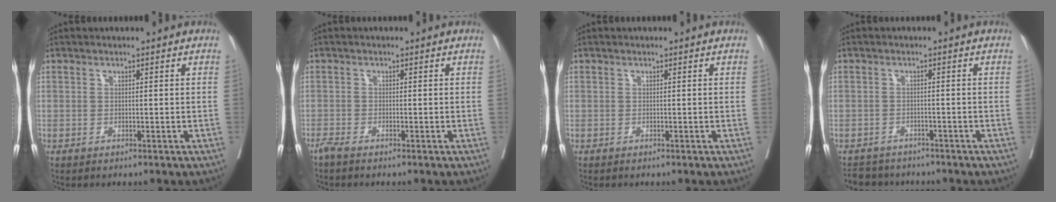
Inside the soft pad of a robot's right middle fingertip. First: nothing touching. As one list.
[{"total": 1.2, "force": [-1.1, -0.1, 0.6], "torque": [-0.018, -0.005, -0.025]}, {"total": 0.0}, {"total": 5.0, "force": [-4.8, 1.6, 0.2], "torque": [0.001, -0.003, -0.070]}]